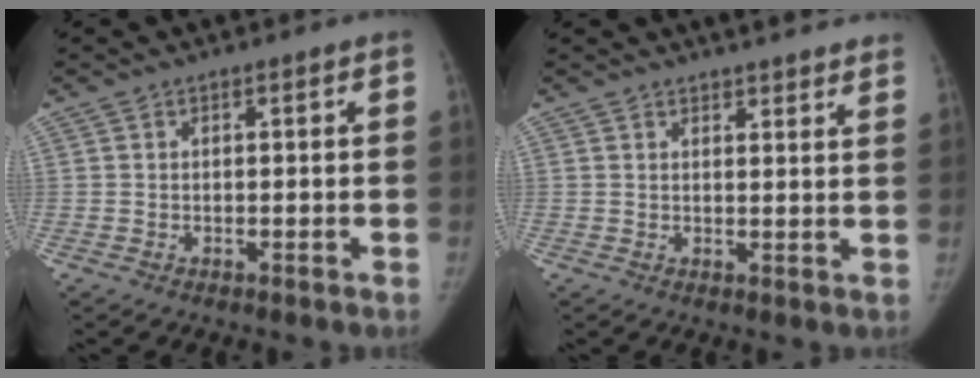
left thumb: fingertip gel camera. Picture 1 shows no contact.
{"total": 10.0, "force": [8.7, 2.1, 4.3], "torque": [-0.027, -0.019, 0.096]}